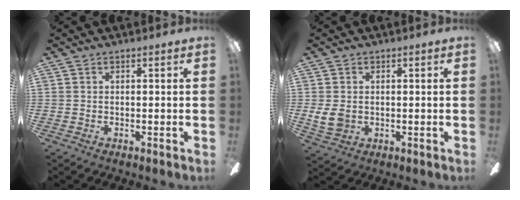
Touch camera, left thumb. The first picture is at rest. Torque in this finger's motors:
{"motor_torque": [-0.18, 0.38, 0.30, -0.25, 0.00]}